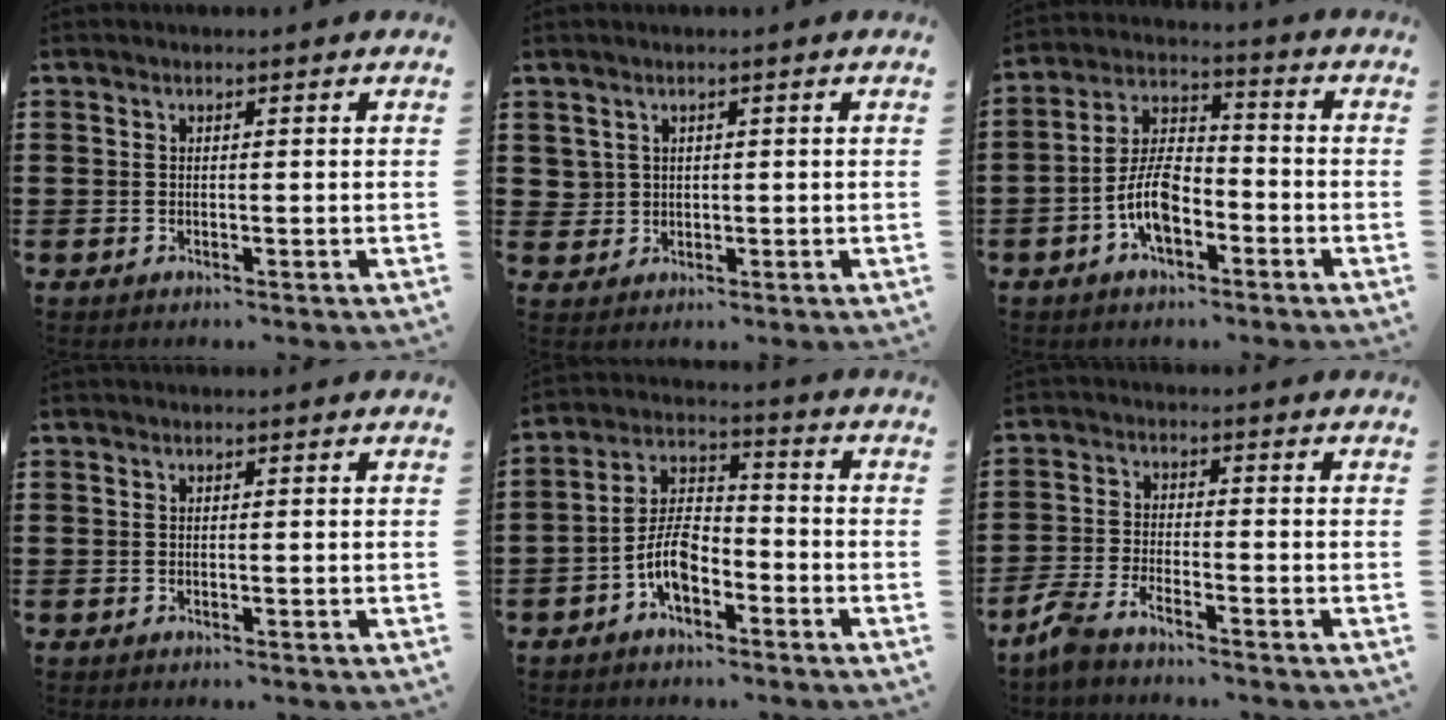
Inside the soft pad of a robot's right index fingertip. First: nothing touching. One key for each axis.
{"total": 1.7, "fx": 0.8, "fy": 1.5, "fz": 0.2, "tx": -0.011, "ty": 0.007, "tz": 0.014}
{"total": 7.9, "fx": -3.4, "fy": 3.9, "fz": 6.0, "tx": -0.141, "ty": 0.004, "tz": -0.070}
{"total": 0.0}
{"total": 7.2, "fx": -3.6, "fy": 3.6, "fz": 5.1, "tx": -0.114, "ty": 0.011, "tz": -0.072}
{"total": 4.1, "fx": -3.7, "fy": 0.4, "fz": 1.8, "tx": -0.059, "ty": -0.011, "tz": -0.079}